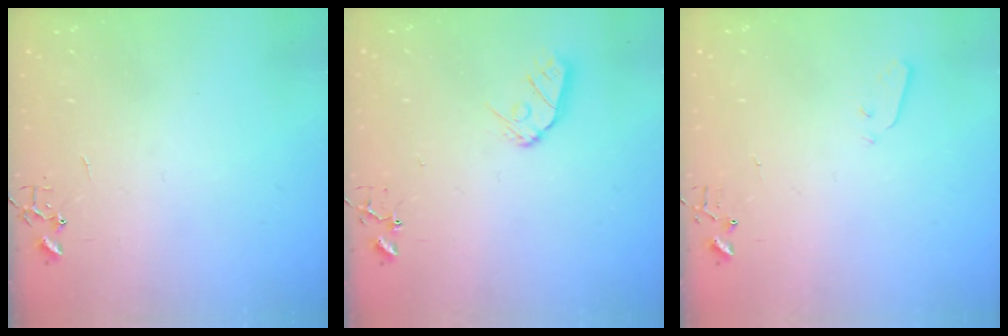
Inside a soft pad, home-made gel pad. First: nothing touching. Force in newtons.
{"total": 8.6, "press": 8.5, "slide": 0.7}
{"total": 2.9, "press": 2.9, "slide": 0.4}